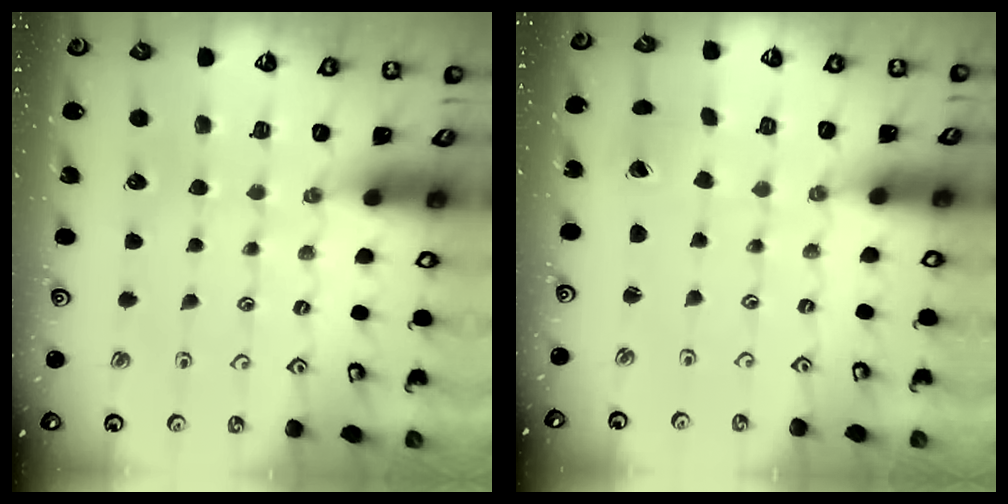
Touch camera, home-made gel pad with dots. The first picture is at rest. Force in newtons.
{"total": 1.0, "press": 1.0, "slide": 0.1}